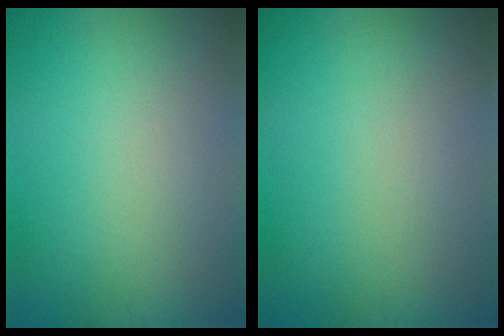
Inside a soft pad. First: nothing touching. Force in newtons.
{"total": 0.0}